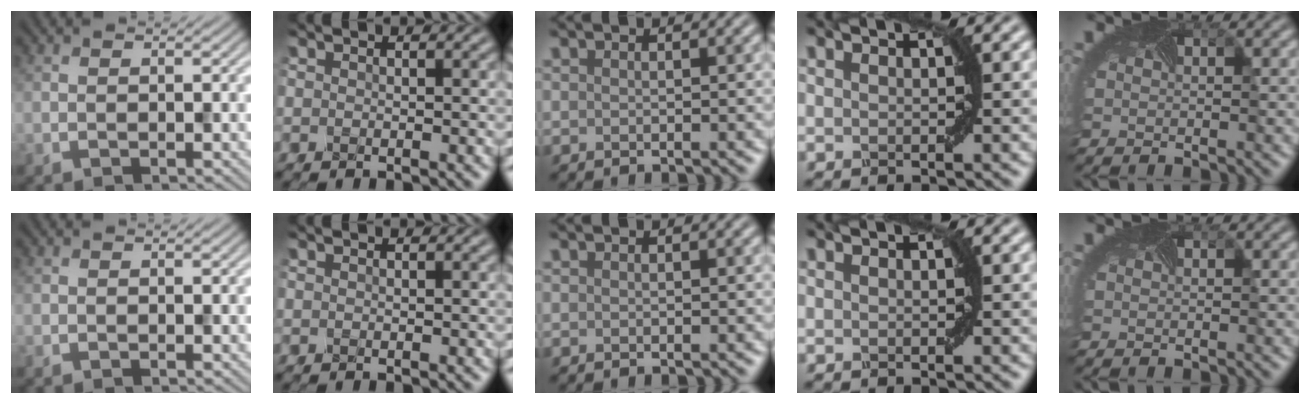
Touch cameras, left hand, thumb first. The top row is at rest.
{}